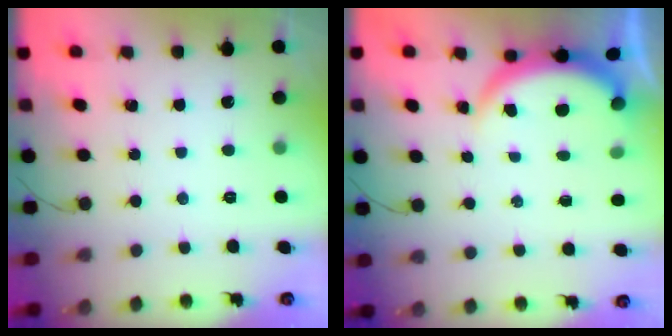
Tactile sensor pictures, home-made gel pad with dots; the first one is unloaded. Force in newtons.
{"total": 3.7, "press": 3.7, "slide": 0.1}